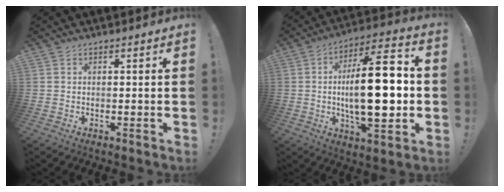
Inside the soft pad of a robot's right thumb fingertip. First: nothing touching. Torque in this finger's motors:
{"motor_torque": [1.94, 3.07, 1.64, -1.12, 0.70]}